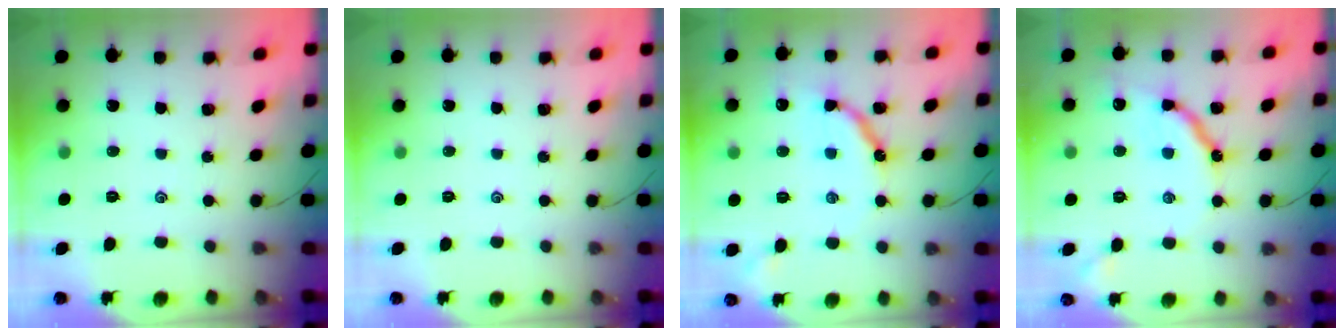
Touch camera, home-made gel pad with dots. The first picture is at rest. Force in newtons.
{"total": 0.0}
{"total": 9.6, "press": 9.5, "slide": 0.9}
{"total": 10.3, "press": 10.2, "slide": 1.1}